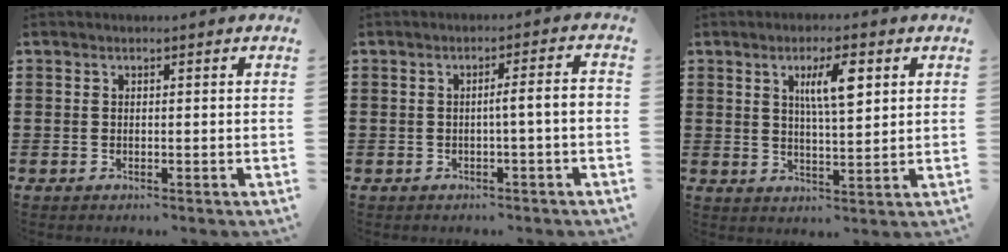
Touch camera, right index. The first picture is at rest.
{"total": 2.8, "force": [-0.8, -0.4, 2.7], "torque": [-0.046, -0.003, -0.018]}
{"total": 6.3, "force": [2.4, 1.7, 5.6], "torque": [-0.101, 0.004, 0.034]}